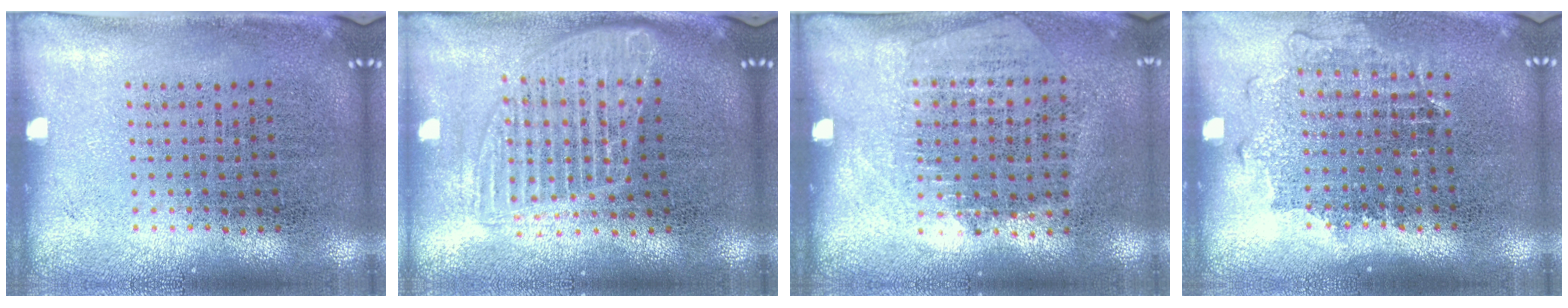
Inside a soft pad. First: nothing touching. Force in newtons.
{"total": 1.6, "press": 1.4, "slide": 0.7}
{"total": 1.2, "press": 1.0, "slide": 0.6}
{"total": 1.1, "press": 1.0, "slide": 0.5}